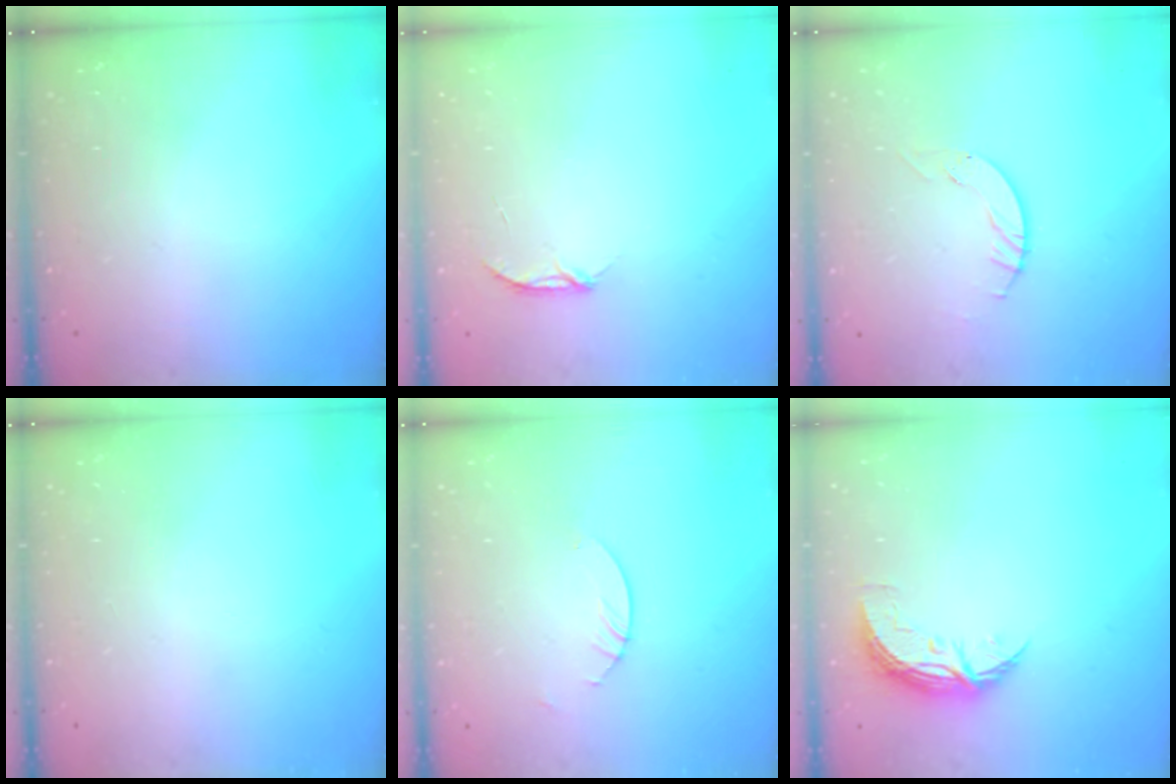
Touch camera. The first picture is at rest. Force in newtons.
{"total": 3.1, "press": 3.0, "slide": 0.4}
{"total": 4.0, "press": 4.0, "slide": 0.4}
{"total": 0.0}
{"total": 2.4, "press": 2.4, "slide": 0.2}
{"total": 9.2, "press": 9.2, "slide": 0.1}